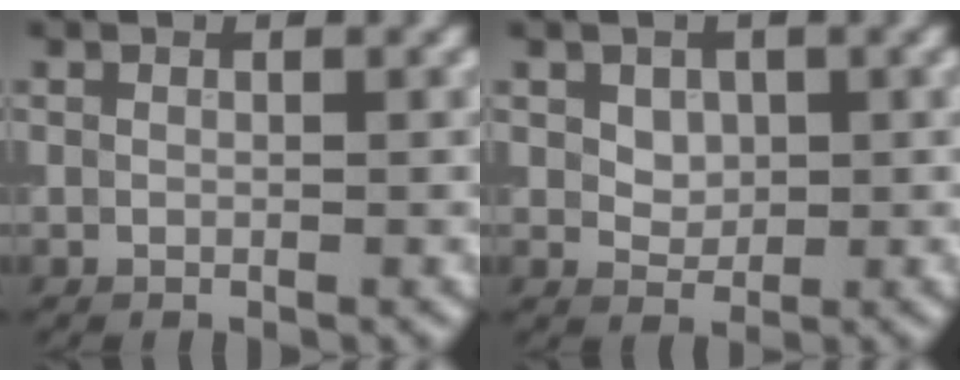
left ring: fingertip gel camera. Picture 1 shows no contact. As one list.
[{"total": 1.9, "force": [0.7, 1.5, 1.0], "torque": [-0.018, -0.005, 0.021]}]